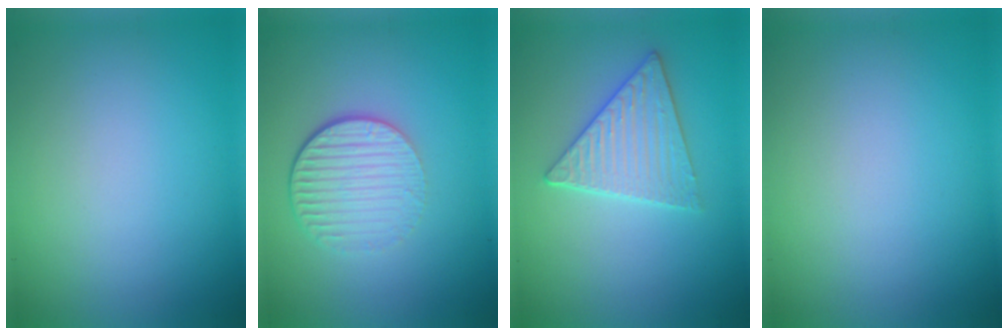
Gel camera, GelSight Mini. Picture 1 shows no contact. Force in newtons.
{"total": 4.4, "press": 2.8, "slide": 3.4}
{"total": 3.5, "press": 3.4, "slide": 0.9}
{"total": 0.0}